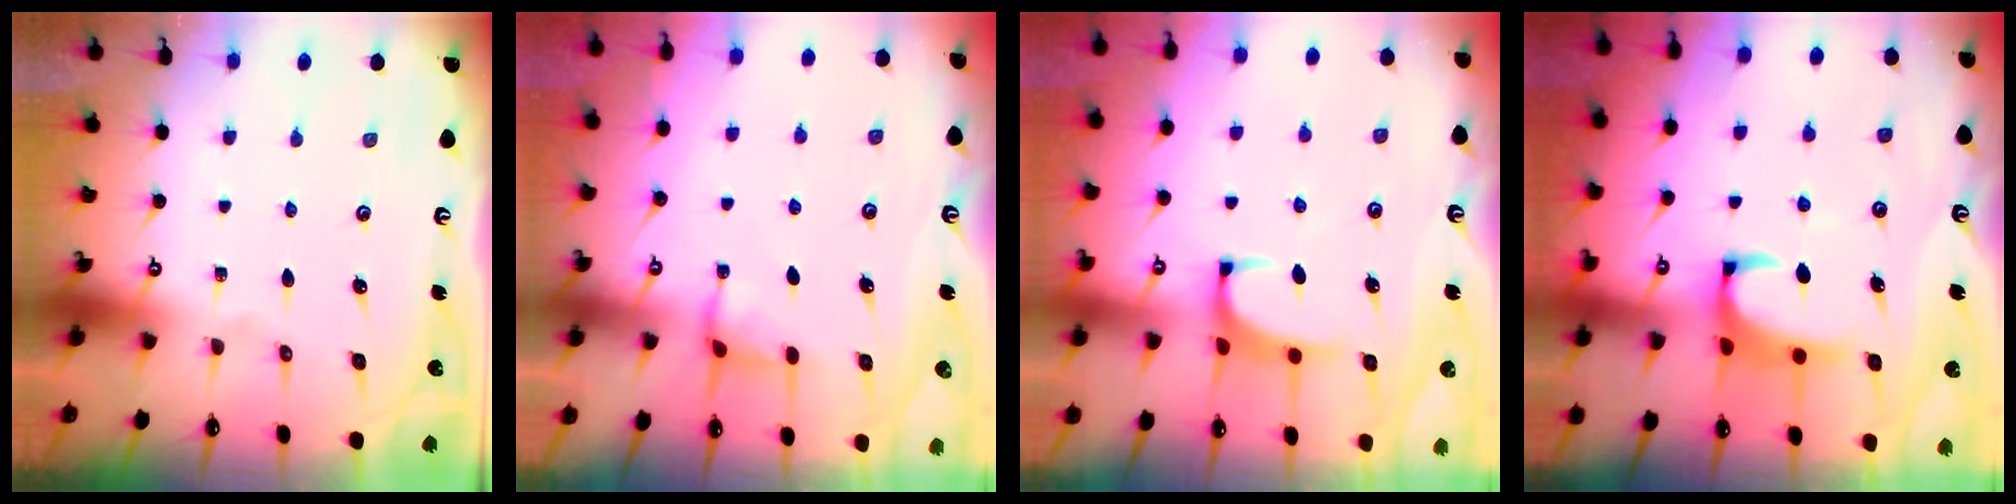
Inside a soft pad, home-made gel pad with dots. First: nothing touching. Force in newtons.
{"total": 2.4, "press": 2.3, "slide": 0.5}
{"total": 0.7, "press": 0.2, "slide": 0.7}
{"total": 2.4, "press": 2.3, "slide": 0.9}